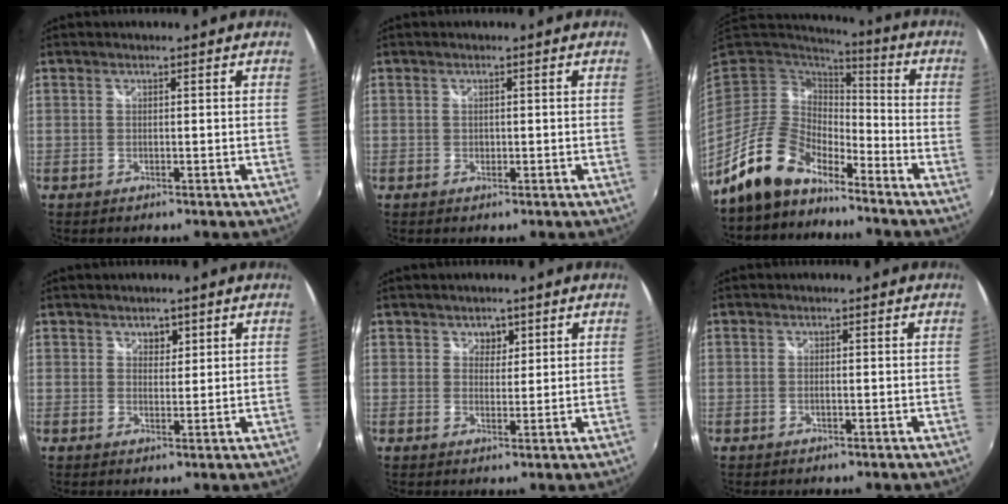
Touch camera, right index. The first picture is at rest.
{"total": 0.6, "force": [0.0, 0.5, 0.2], "torque": [0.000, -0.001, 0.000]}
{"total": 12.4, "force": [-10.0, 4.9, 5.5], "torque": [-0.117, 0.006, -0.187]}
{"total": 2.0, "force": [1.2, 1.5, 0.6], "torque": [-0.004, 0.003, 0.020]}
{"total": 2.4, "force": [1.3, 1.9, 0.4], "torque": [-0.001, 0.005, 0.021]}
{"total": 0.6, "force": [-0.2, 0.0, 0.6], "torque": [-0.012, 0.001, -0.006]}